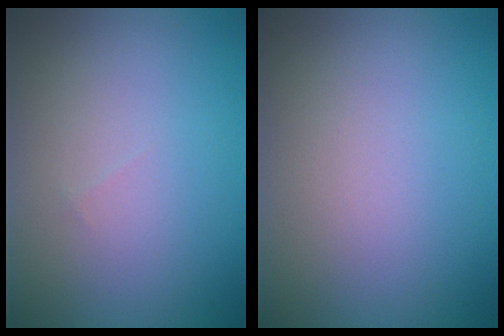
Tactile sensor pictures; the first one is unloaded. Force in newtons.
{"total": 0.0}